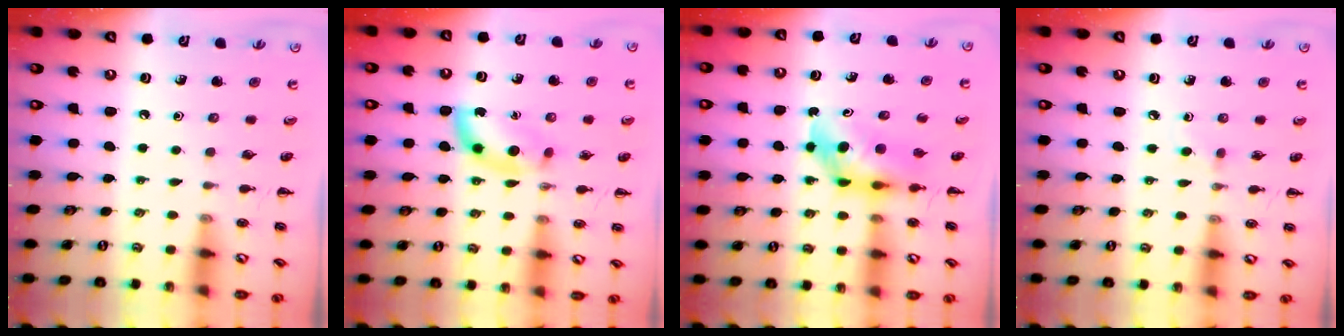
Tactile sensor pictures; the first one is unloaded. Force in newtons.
{"total": 7.9, "press": 7.9, "slide": 0.5}
{"total": 5.2, "press": 5.1, "slide": 0.8}
{"total": 2.4, "press": 2.1, "slide": 1.0}